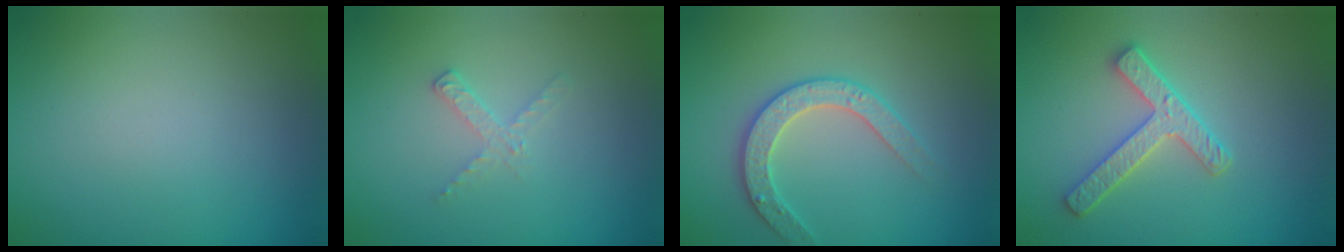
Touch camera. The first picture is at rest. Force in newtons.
{"total": 1.4, "press": 1.4, "slide": 0.1}
{"total": 2.8, "press": 2.8, "slide": 0.3}
{"total": 3.1, "press": 2.9, "slide": 1.1}